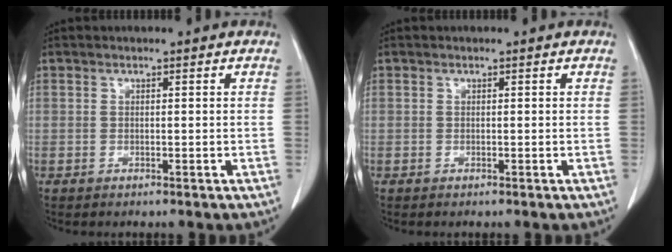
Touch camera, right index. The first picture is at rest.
{"total": 0.0}